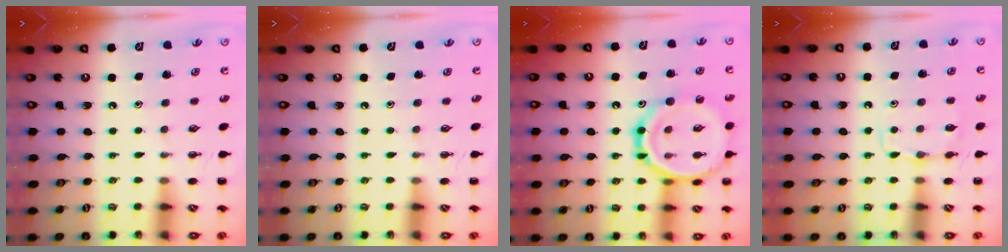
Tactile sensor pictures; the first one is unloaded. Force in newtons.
{"total": 0.0}
{"total": 19.4, "press": 19.3, "slide": 1.6}
{"total": 6.2, "press": 6.1, "slide": 1.5}